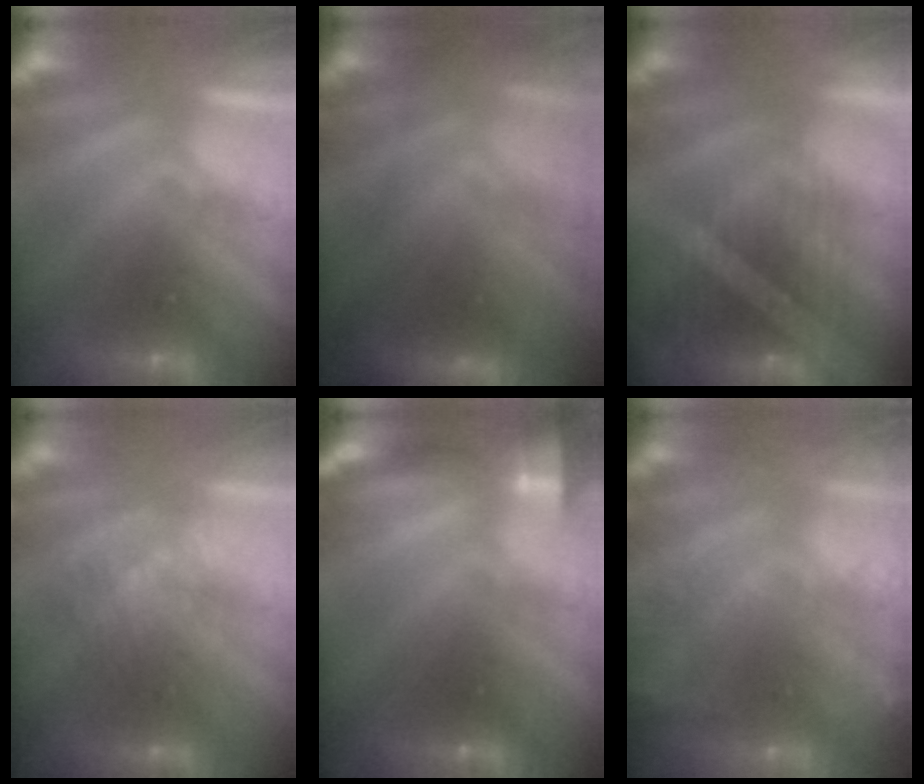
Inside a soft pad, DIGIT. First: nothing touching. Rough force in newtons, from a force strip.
{"total": 9.0}
{"total": 9.6}
{"total": 4.1}
{"total": 7.4}
{"total": 6.9}